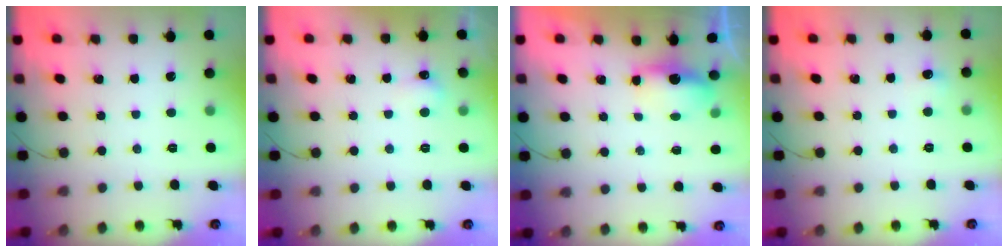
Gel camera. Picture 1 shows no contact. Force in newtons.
{"total": 4.7, "press": 3.8, "slide": 2.7}
{"total": 7.2, "press": 5.3, "slide": 4.8}
{"total": 4.6, "press": 4.3, "slide": 1.4}